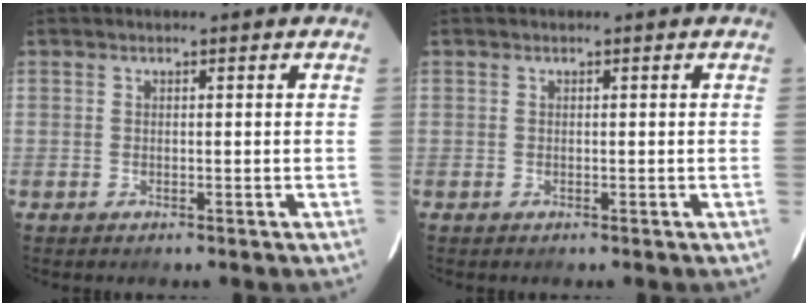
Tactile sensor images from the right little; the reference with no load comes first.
{"total": 0.0}